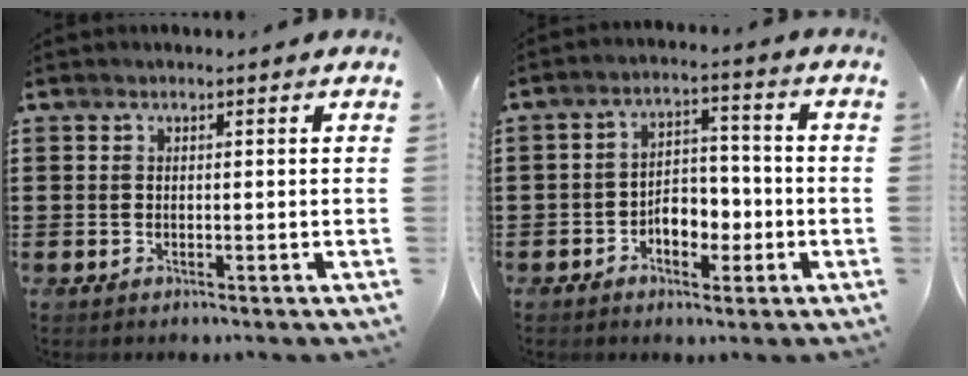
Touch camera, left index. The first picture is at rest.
{"total": 5.2, "force": [-1.9, 3.0, 3.7], "torque": [-0.053, 0.004, -0.040]}